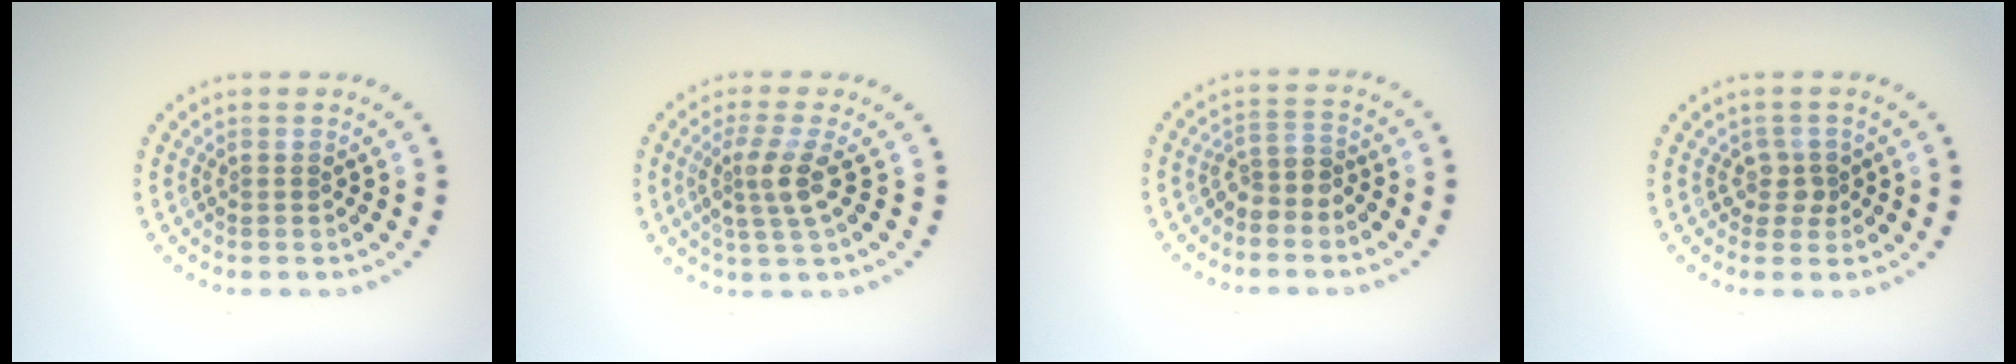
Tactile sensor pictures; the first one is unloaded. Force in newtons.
{"total": 3.0, "press": 2.3, "slide": 1.8}
{"total": 2.3, "press": 1.6, "slide": 1.5}
{"total": 1.5, "press": 1.2, "slide": 0.9}